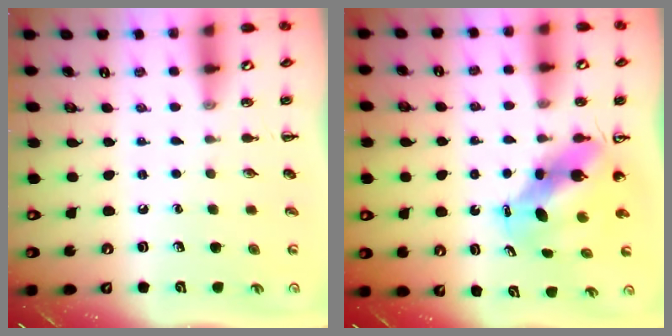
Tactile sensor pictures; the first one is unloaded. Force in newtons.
{"total": 7.5, "press": 7.1, "slide": 2.2}